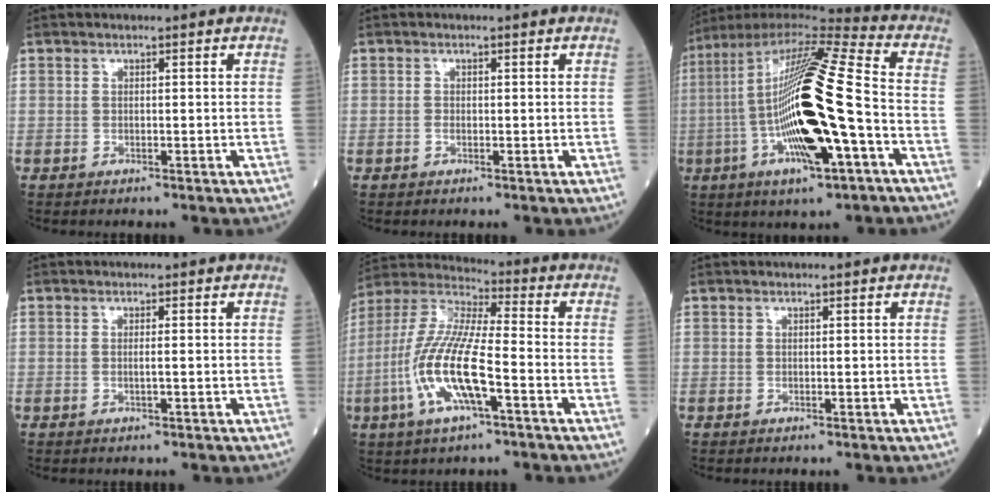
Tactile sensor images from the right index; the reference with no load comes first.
{"total": 0.5, "force": [-0.2, 0.3, 0.4], "torque": [-0.008, 0.001, -0.006]}
{"total": 24.5, "force": [-3.9, 3.0, 24.0], "torque": [-0.476, -0.016, -0.078]}
{"total": 1.0, "force": [-0.1, -0.1, 1.0], "torque": [-0.023, -0.002, -0.003]}
{"total": 14.1, "force": [-4.4, 2.6, 13.2], "torque": [-0.283, -0.003, -0.084]}
{"total": 0.0}